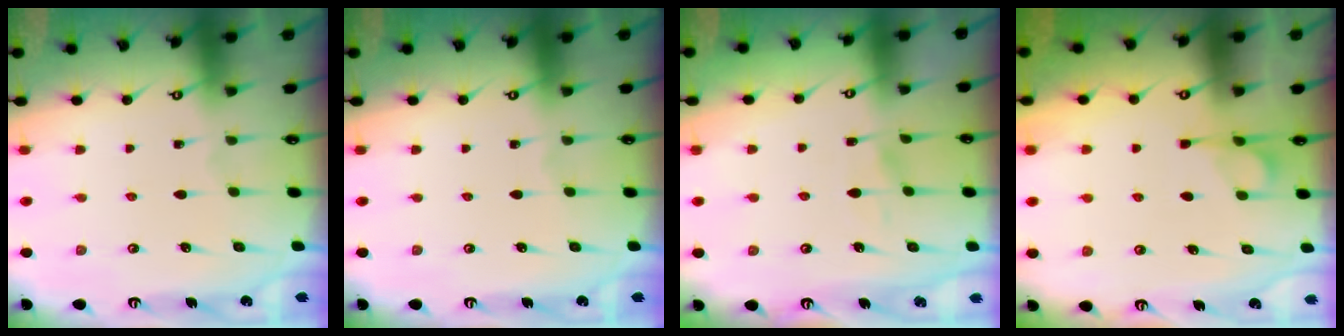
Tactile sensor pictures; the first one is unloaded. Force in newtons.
{"total": 0.0}
{"total": 5.3, "press": 5.2, "slide": 0.6}
{"total": 1.9, "press": 1.6, "slide": 1.1}